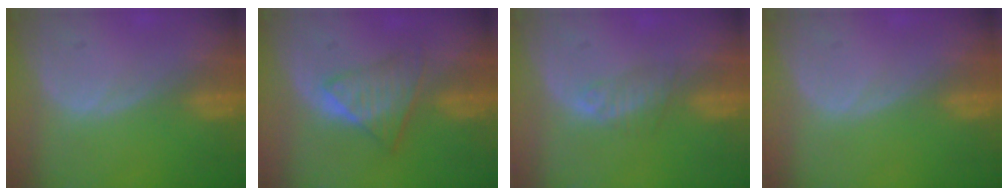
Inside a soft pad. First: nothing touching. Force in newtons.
{"total": 6.0, "press": 5.2, "slide": 3.1}
{"total": 2.3, "press": 2.1, "slide": 0.8}
{"total": 0.0}